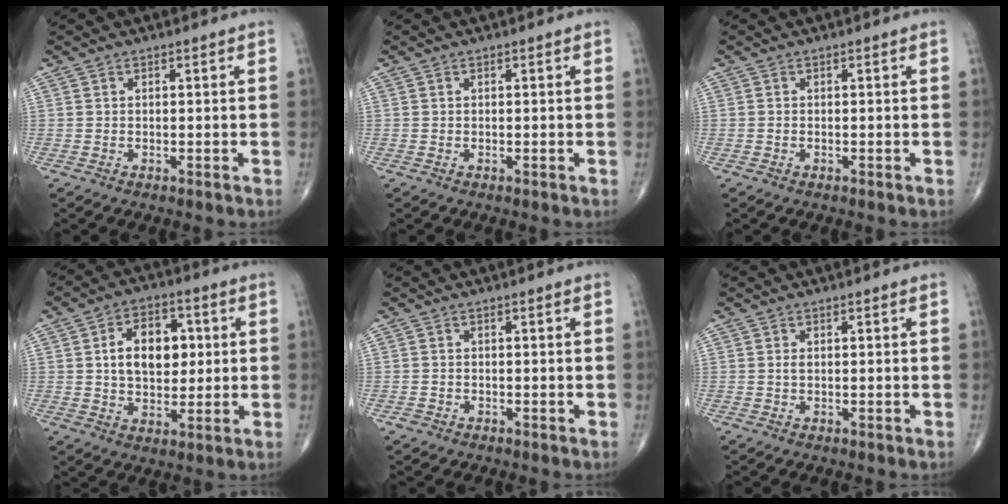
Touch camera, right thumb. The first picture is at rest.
{"total": 0.0}
{"total": 0.0}
{"total": 11.8, "force": [1.9, 7.8, 8.7], "torque": [-0.107, 0.006, 0.031]}
{"total": 1.1, "force": [-0.6, 0.9, 0.2], "torque": [-0.005, 0.006, -0.012]}
{"total": 0.7, "force": [0.1, 0.3, 0.6], "torque": [-0.016, 0.000, 0.002]}